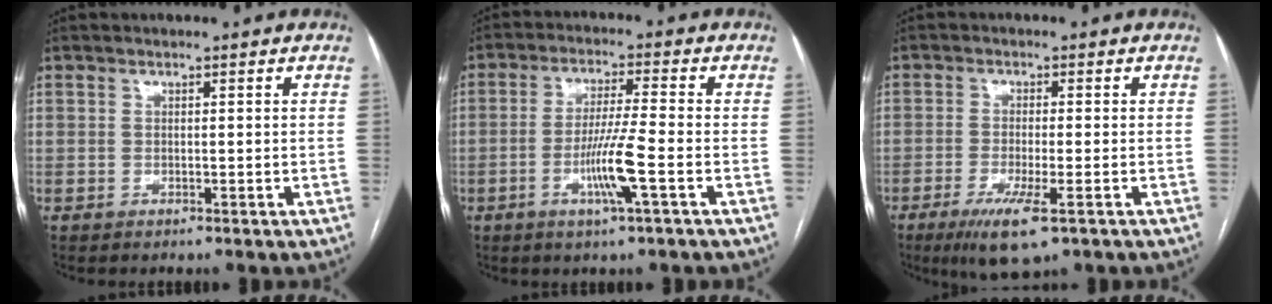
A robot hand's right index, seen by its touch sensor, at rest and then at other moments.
{"total": 7.9, "force": [-2.6, -0.6, 7.4], "torque": [-0.144, -0.009, -0.051]}
{"total": 7.1, "force": [-3.9, 0.9, 5.9], "torque": [-0.110, -0.020, -0.063]}